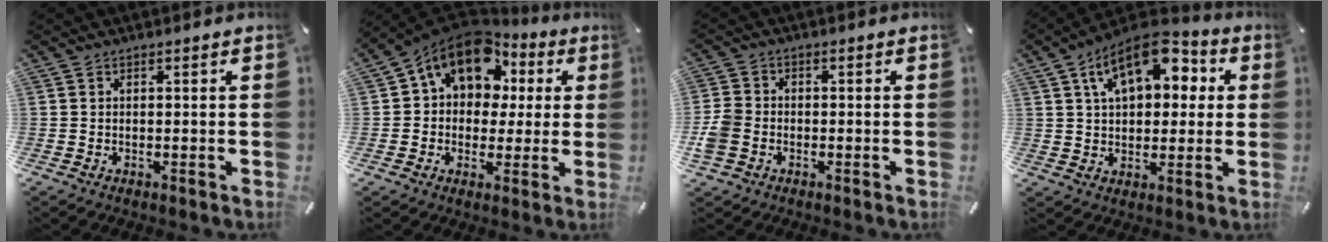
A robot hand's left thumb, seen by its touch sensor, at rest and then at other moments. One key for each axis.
{"total": 13.0, "fx": 5.7, "fy": 9.8, "fz": 6.3, "tx": -0.111, "ty": -0.024, "tz": 0.107}
{"total": 5.2, "fx": -1.6, "fy": 4.5, "fz": 2.1, "tx": -0.040, "ty": 0.010, "tz": -0.028}
{"total": 14.6, "fx": 6.4, "fy": 9.1, "fz": 9.5, "tx": -0.160, "ty": -0.015, "tz": 0.113}